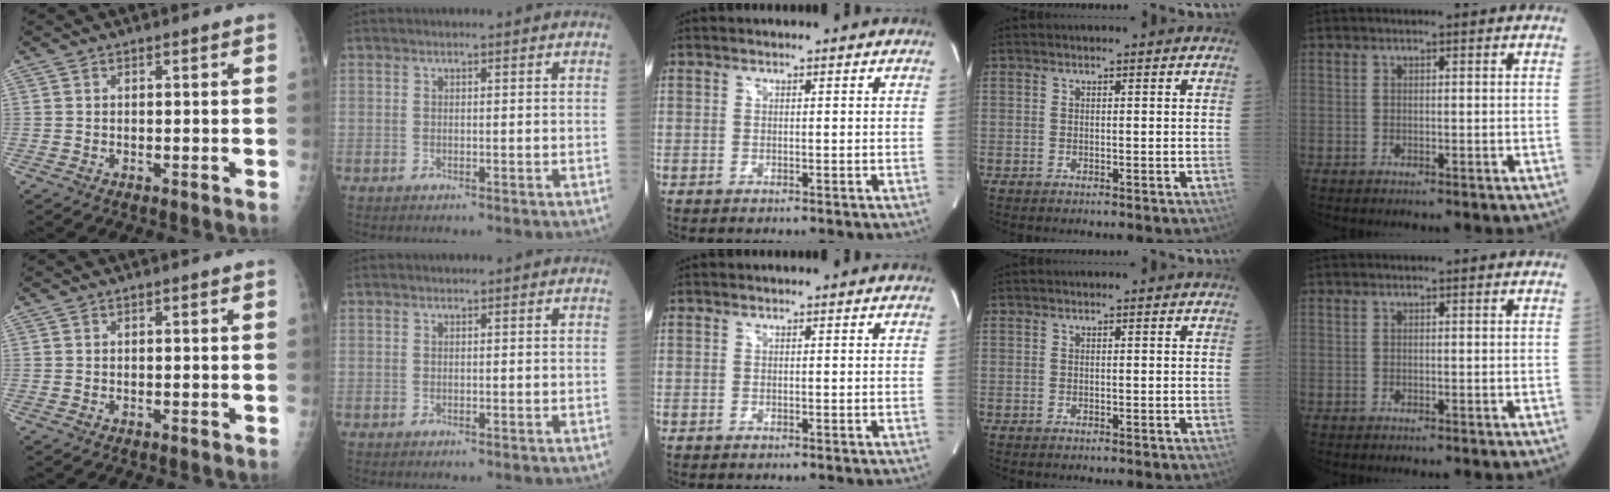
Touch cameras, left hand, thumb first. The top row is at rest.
{}